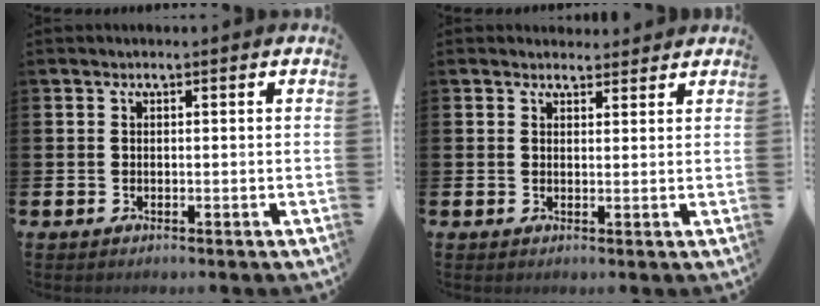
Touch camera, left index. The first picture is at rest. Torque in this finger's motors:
{"motor_torque": [0.72, -1.05, 0.02, 0.01]}